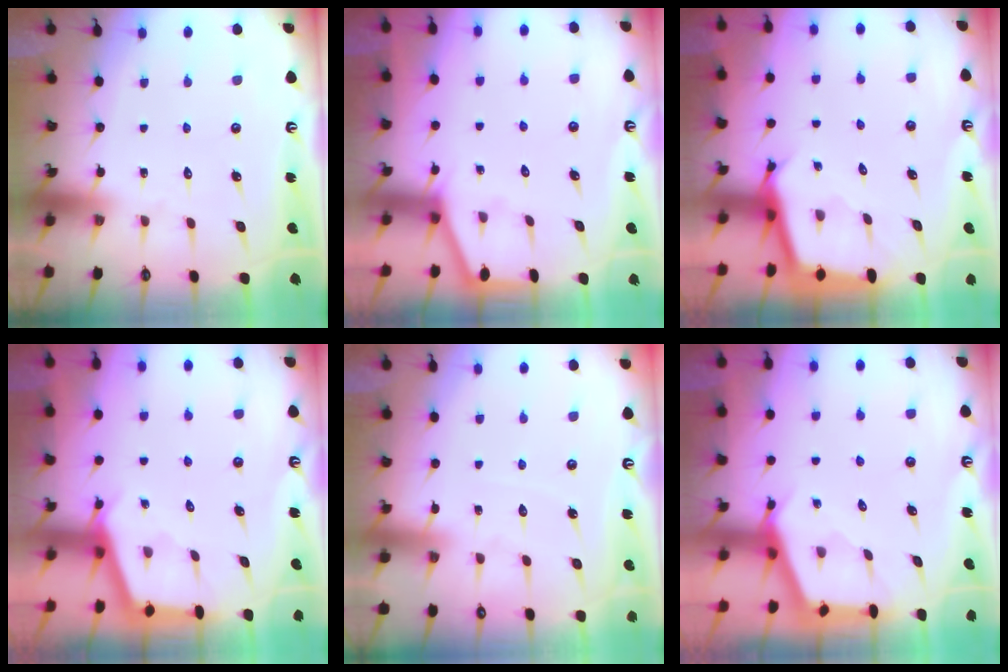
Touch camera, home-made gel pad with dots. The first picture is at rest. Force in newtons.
{"total": 1.6, "press": 1.5, "slide": 0.3}
{"total": 2.7, "press": 2.7, "slide": 0.1}
{"total": 2.9, "press": 2.9, "slide": 0.3}
{"total": 2.8, "press": 2.8, "slide": 0.4}
{"total": 2.9, "press": 2.9, "slide": 0.3}